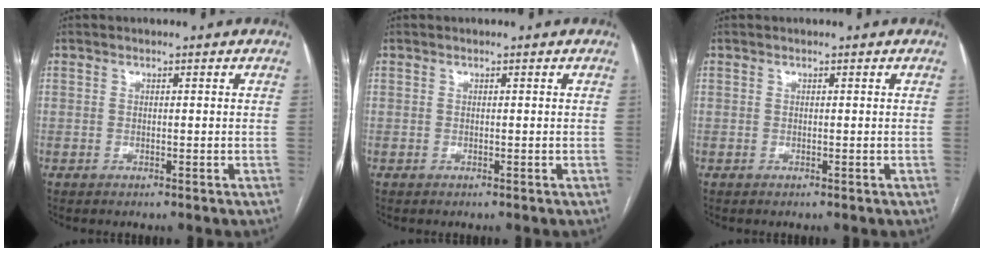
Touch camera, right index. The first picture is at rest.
{"total": 0.0}
{"total": 0.0}